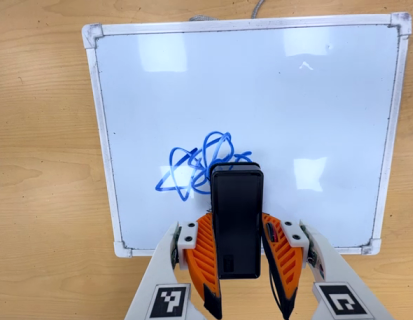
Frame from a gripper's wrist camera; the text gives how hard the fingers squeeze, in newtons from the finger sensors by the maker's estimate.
{"total": 3.7, "left": 2.3, "right": 5.1}